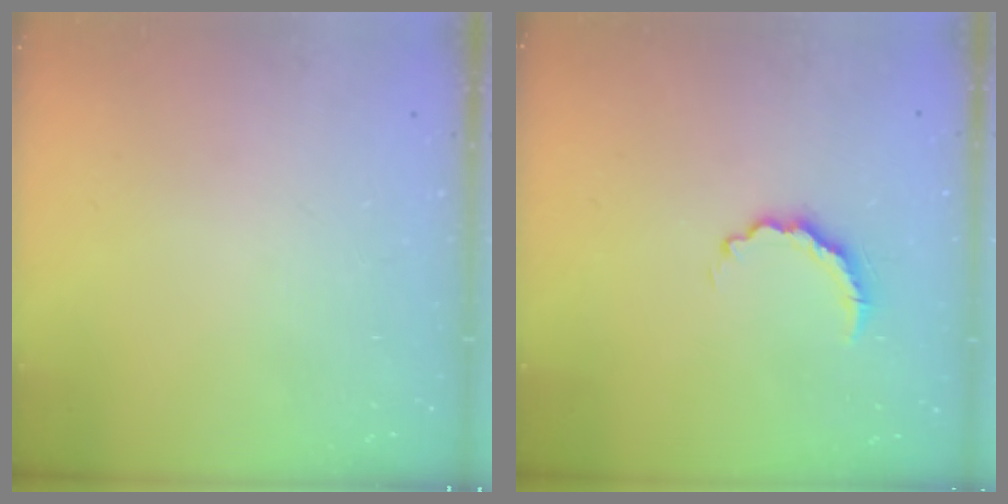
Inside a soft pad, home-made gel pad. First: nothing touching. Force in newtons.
{"total": 5.2, "press": 5.1, "slide": 0.8}